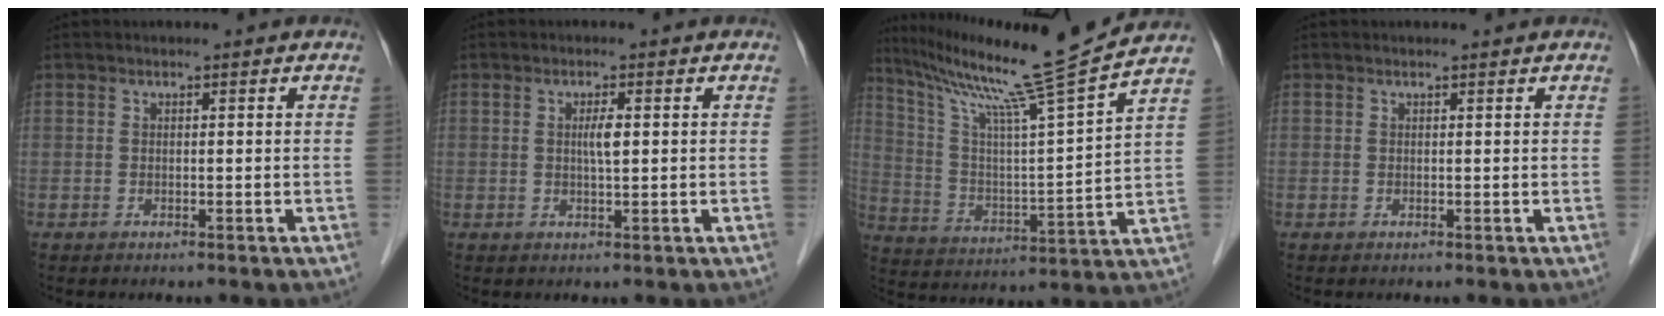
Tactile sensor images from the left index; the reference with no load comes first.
{"total": 2.1, "force": [0.0, 0.2, 2.1], "torque": [-0.036, -0.003, -0.002]}
{"total": 18.5, "force": [15.5, -2.8, 9.7], "torque": [-0.171, -0.035, 0.241]}
{"total": 0.0}